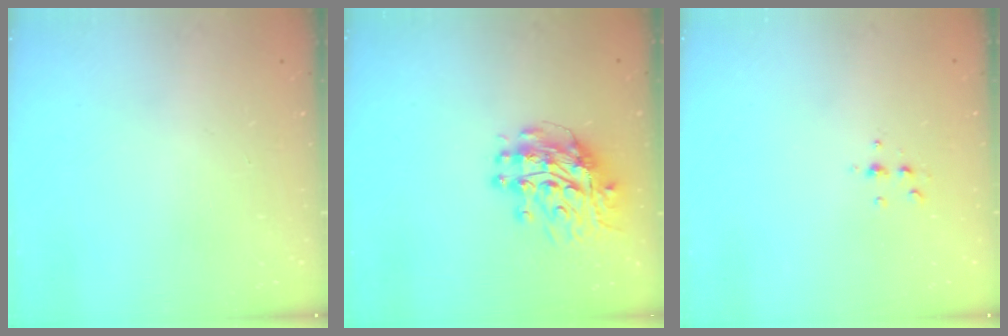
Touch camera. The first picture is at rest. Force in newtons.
{"total": 11.7, "press": 11.6, "slide": 1.2}
{"total": 5.3, "press": 5.2, "slide": 1.0}